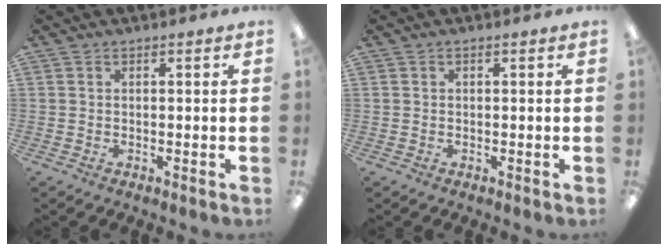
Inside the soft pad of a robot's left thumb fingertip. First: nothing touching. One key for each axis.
{"total": 0.0}